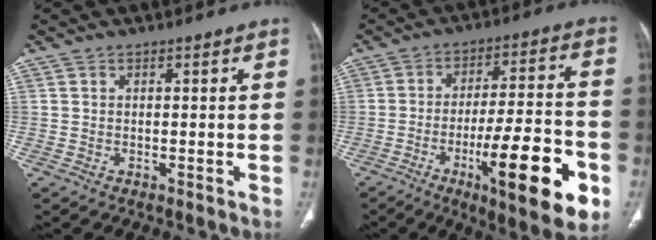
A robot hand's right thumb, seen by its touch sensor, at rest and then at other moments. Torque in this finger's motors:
{"motor_torque": [2.61, 2.39, 1.86, -0.78, 0.15]}